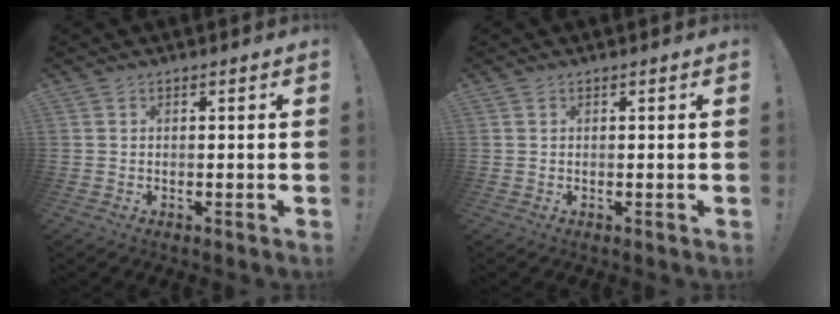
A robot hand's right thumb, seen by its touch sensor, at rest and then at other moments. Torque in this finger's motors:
{"motor_torque": [-0.25, 0.02, -0.02, -0.10, -0.06]}